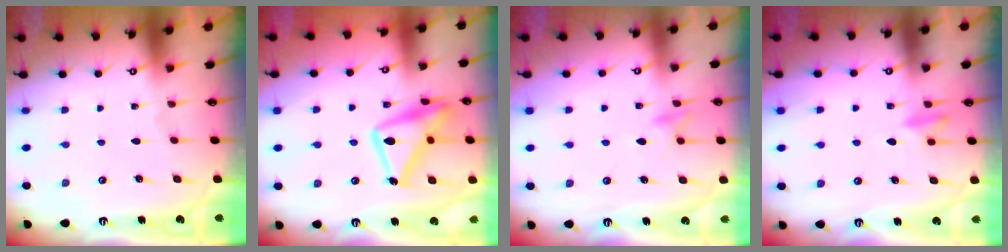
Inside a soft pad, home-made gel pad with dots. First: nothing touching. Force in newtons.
{"total": 19.3, "press": 19.2, "slide": 1.5}
{"total": 9.3, "press": 9.3, "slide": 0.8}
{"total": 8.5, "press": 8.4, "slide": 1.5}